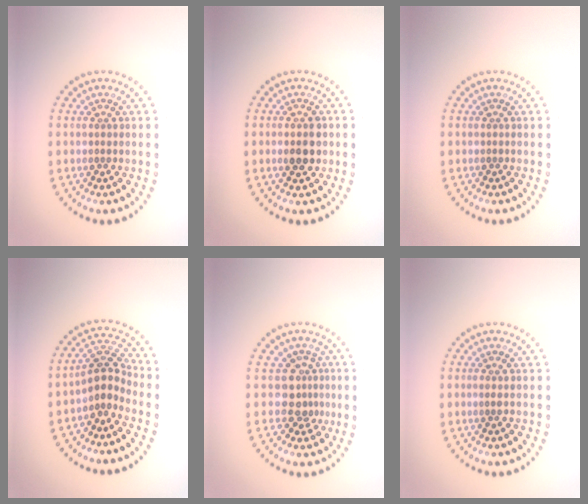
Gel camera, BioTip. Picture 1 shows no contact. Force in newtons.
{"total": 3.0, "press": 3.0, "slide": 0.2}
{"total": 0.0}
{"total": 3.4, "press": 2.7, "slide": 2.1}
{"total": 2.5, "press": 1.9, "slide": 1.6}
{"total": 0.5, "press": 0.2, "slide": 0.5}